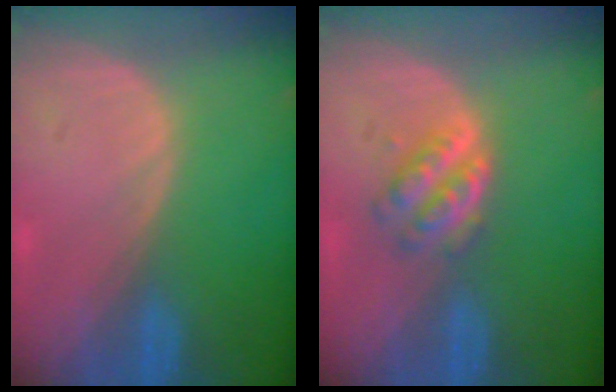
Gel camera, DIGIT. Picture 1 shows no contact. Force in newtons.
{"total": 4.8, "press": 4.4, "slide": 1.9}